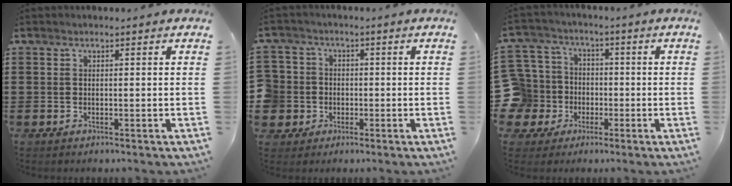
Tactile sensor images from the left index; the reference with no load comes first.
{"total": 4.8, "force": [-0.9, 4.7, 0.4], "torque": [-0.050, 0.003, -0.024]}
{"total": 9.4, "force": [-2.1, 8.9, 2.2], "torque": [-0.112, 0.014, -0.042]}